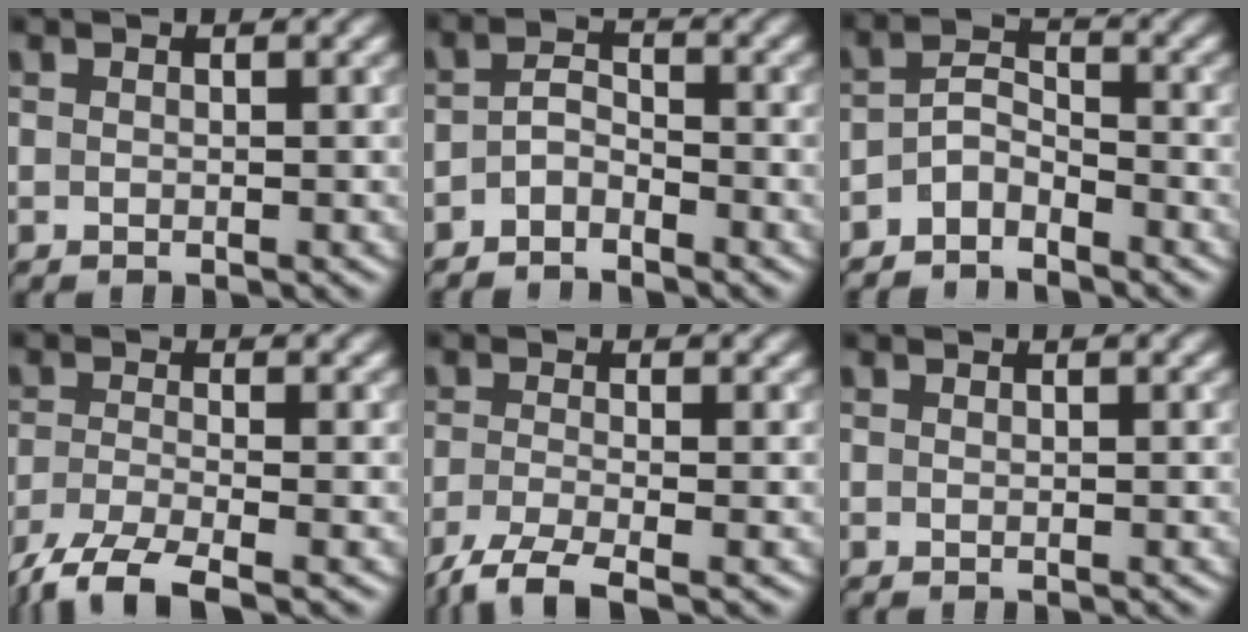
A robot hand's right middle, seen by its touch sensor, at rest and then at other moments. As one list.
[{"total": 2.1, "force": [-1.7, 0.8, 0.9], "torque": [-0.019, 0.006, -0.041]}, {"total": 2.9, "force": [-2.5, 1.1, 1.1], "torque": [-0.023, 0.007, -0.057]}, {"total": 4.9, "force": [-3.6, 0.9, 3.1], "torque": [-0.057, -0.012, -0.079]}, {"total": 3.7, "force": [-2.6, 0.6, 2.5], "torque": [-0.047, -0.011, -0.062]}, {"total": 0.0}]